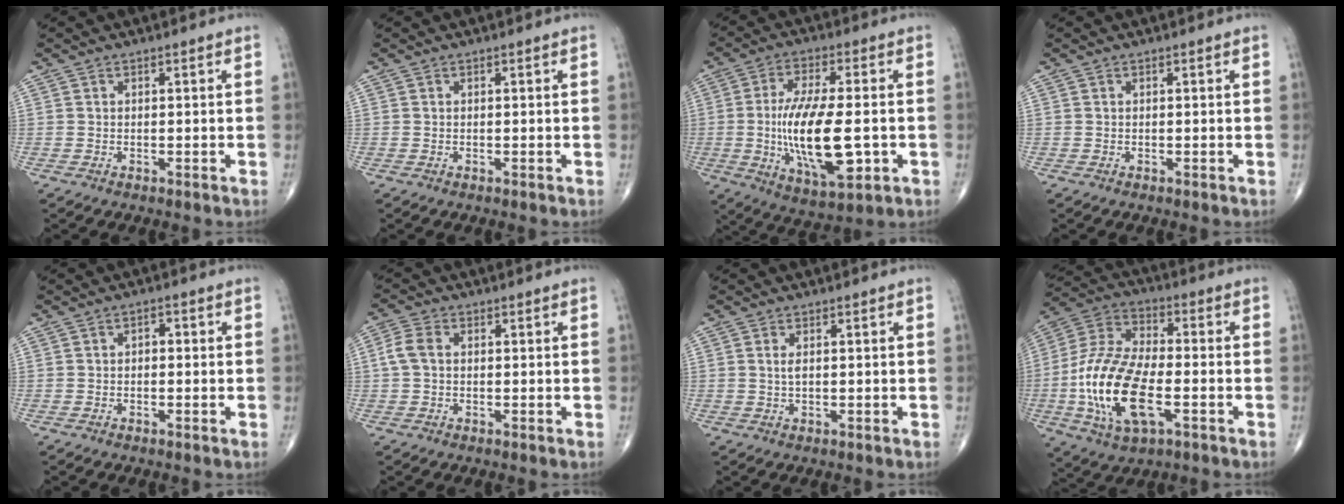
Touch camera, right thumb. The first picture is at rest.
{"total": 0.0}
{"total": 17.0, "force": [-2.2, 6.5, 15.6], "torque": [-0.280, -0.005, -0.029]}
{"total": 0.0}
{"total": 1.3, "force": [0.0, 0.9, 1.0], "torque": [-0.009, 0.006, -0.006]}
{"total": 3.9, "force": [0.3, 2.7, 2.9], "torque": [-0.070, 0.012, 0.001]}
{"total": 1.5, "force": [0.3, 0.6, 1.4], "torque": [-0.031, -0.002, 0.007]}
{"total": 19.3, "force": [-4.7, 9.1, 16.4], "torque": [-0.335, 0.018, -0.084]}